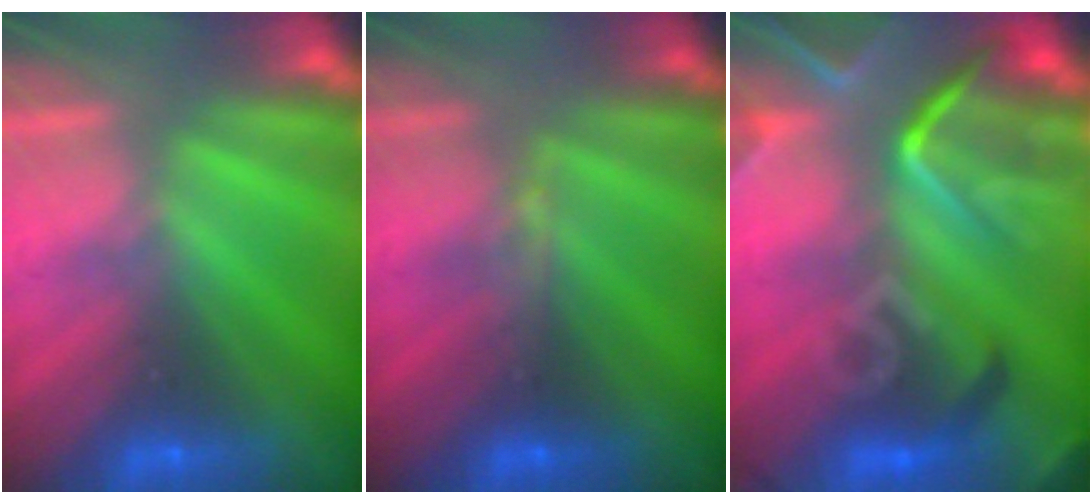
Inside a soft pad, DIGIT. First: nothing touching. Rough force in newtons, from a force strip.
{"total": 2.9}
{"total": 8.1}